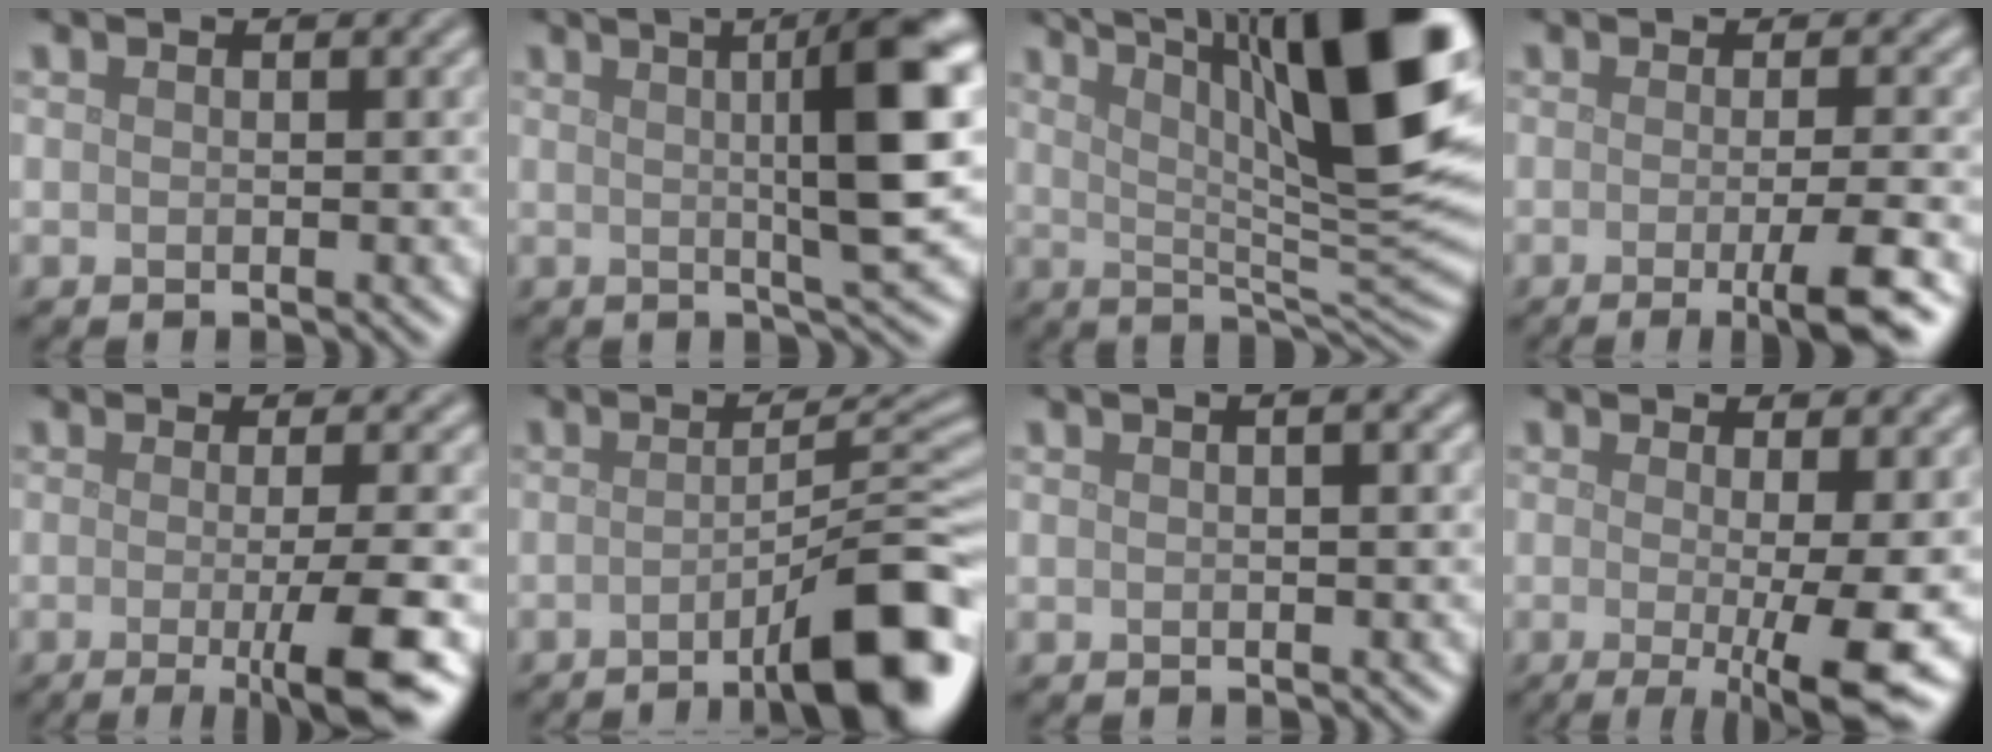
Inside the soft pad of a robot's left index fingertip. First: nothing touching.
{"total": 9.5, "force": [1.7, 1.5, 9.2], "torque": [-0.110, 0.015, 0.024]}
{"total": 15.8, "force": [6.3, 4.2, 13.9], "torque": [-0.178, 0.012, 0.098]}
{"total": 5.1, "force": [-1.4, 1.1, 4.7], "torque": [-0.064, -0.008, -0.025]}
{"total": 6.7, "force": [-1.5, 1.3, 6.4], "torque": [-0.089, -0.013, -0.026]}
{"total": 9.8, "force": [-4.2, 2.1, 8.6], "torque": [-0.096, 0.012, -0.066]}
{"total": 1.5, "force": [0.4, 0.4, 1.4], "torque": [-0.021, 0.006, 0.000]}
{"total": 8.1, "force": [-1.3, 1.5, 7.8], "torque": [-0.109, -0.018, -0.018]}